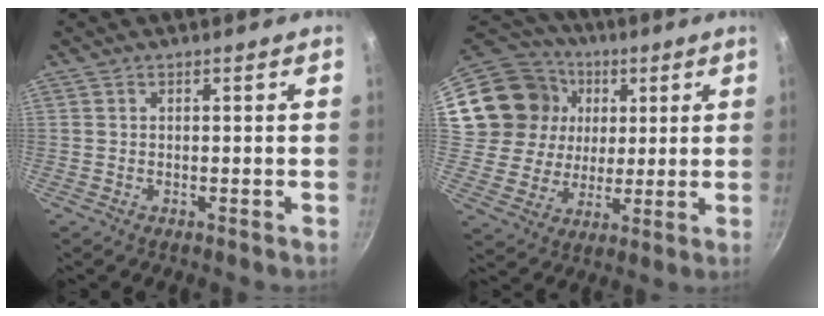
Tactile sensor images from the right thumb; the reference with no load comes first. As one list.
[{"total": 20.3, "force": [5.5, 18.0, 7.6], "torque": [-0.141, 0.016, 0.107]}]